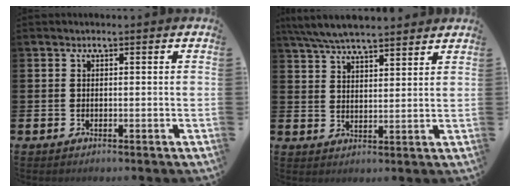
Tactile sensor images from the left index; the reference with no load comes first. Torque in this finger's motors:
{"motor_torque": [1.02, -1.12, 0.79, 0.21]}